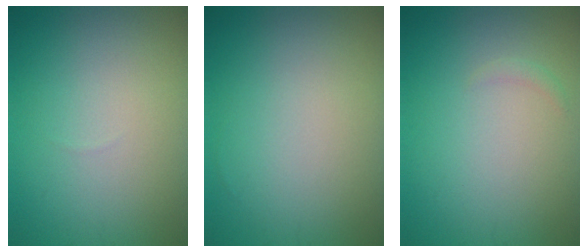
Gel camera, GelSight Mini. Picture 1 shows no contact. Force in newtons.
{"total": 0.0}
{"total": 0.7, "press": 0.7, "slide": 0.0}